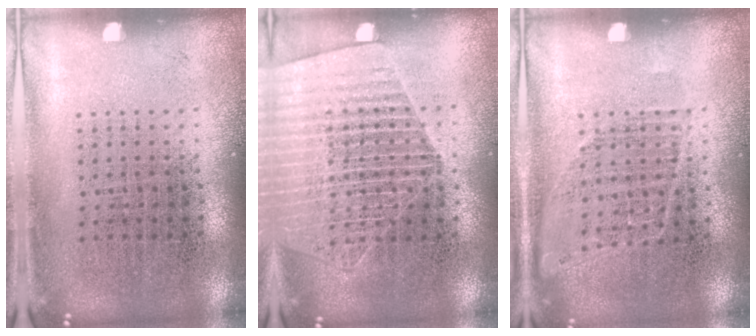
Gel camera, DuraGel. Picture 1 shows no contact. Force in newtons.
{"total": 1.7, "press": 1.6, "slide": 0.7}
{"total": 0.9, "press": 0.9, "slide": 0.3}